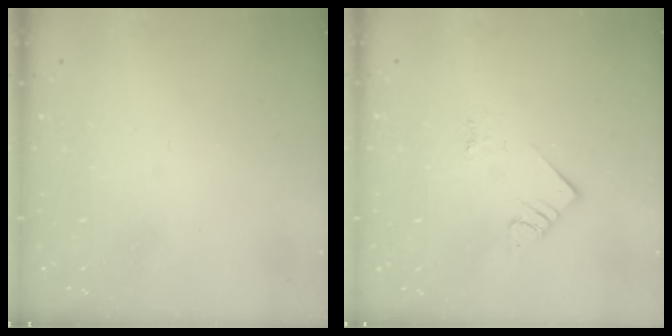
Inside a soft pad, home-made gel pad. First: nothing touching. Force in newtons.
{"total": 3.3, "press": 3.3, "slide": 0.1}